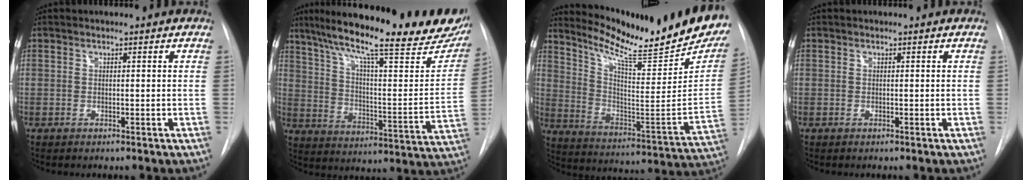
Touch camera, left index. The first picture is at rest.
{"total": 29.7, "force": [23.4, 4.7, 17.7], "torque": [-0.270, -0.020, 0.310]}
{"total": 25.2, "force": [21.9, 2.4, 12.1], "torque": [-0.195, -0.092, 0.307]}
{"total": 0.0}